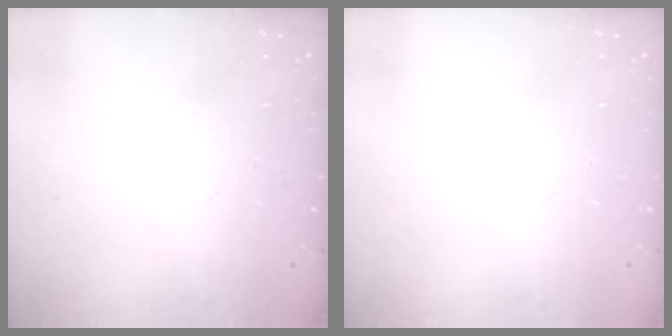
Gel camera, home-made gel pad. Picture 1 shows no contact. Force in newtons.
{"total": 0.0}